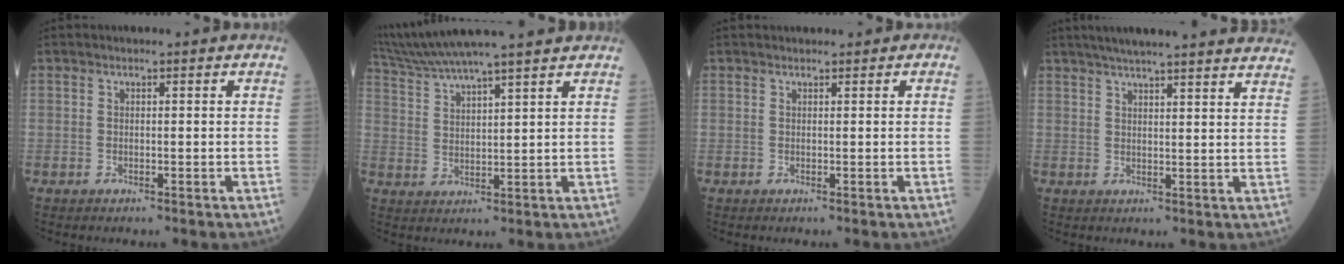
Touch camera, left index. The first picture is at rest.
{"total": 14.1, "force": [12.6, -0.7, 6.3], "torque": [-0.121, 0.025, 0.203]}
{"total": 1.2, "force": [1.0, 0.6, 0.4], "torque": [-0.008, 0.015, 0.012]}
{"total": 24.2, "force": [22.0, 1.0, 10.0], "torque": [-0.152, -0.007, 0.269]}